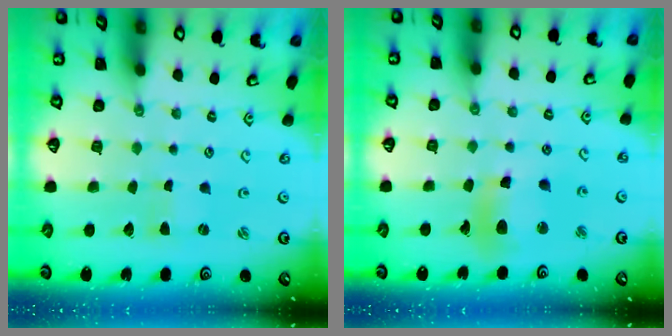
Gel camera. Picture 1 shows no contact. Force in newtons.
{"total": 11.8, "press": 11.5, "slide": 2.5}